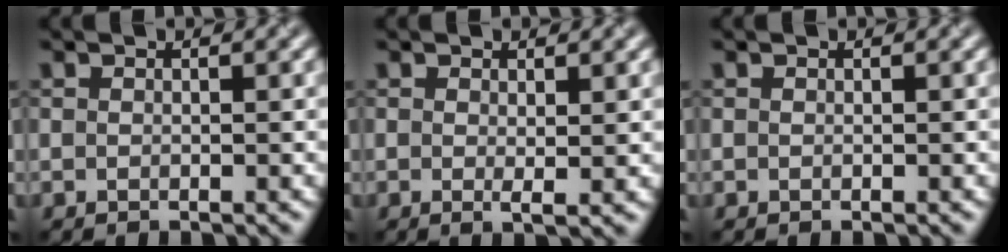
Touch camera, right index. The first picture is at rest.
{"total": 1.2, "force": [0.3, 0.2, 1.2], "torque": [-0.017, -0.006, 0.004]}
{"total": 0.0}